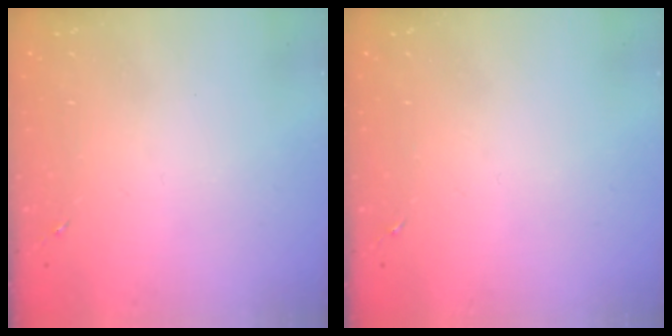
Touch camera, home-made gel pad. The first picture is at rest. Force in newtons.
{"total": 0.0}